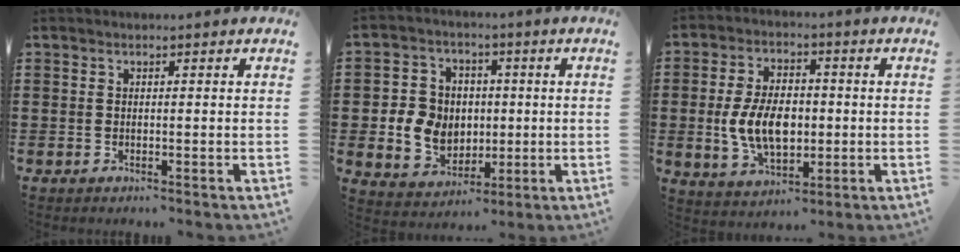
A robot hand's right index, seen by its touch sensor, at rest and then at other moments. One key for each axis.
{"total": 7.2, "fx": -0.1, "fy": 6.6, "fz": 2.7, "tx": -0.072, "ty": 0.016, "tz": -0.002}
{"total": 9.2, "fx": -0.8, "fy": 5.7, "fz": 7.2, "tx": -0.141, "ty": 0.001, "tz": -0.019}